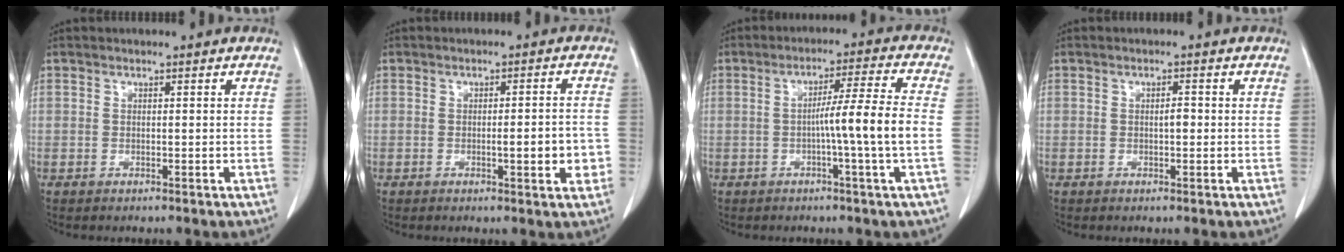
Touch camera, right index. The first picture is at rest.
{"total": 5.1, "force": [-1.3, 1.0, 4.8], "torque": [-0.064, 0.003, -0.012]}
{"total": 8.3, "force": [-1.4, -1.9, 8.0], "torque": [-0.128, 0.004, -0.024]}
{"total": 1.4, "force": [0.0, 0.4, 1.3], "torque": [-0.022, 0.002, 0.000]}